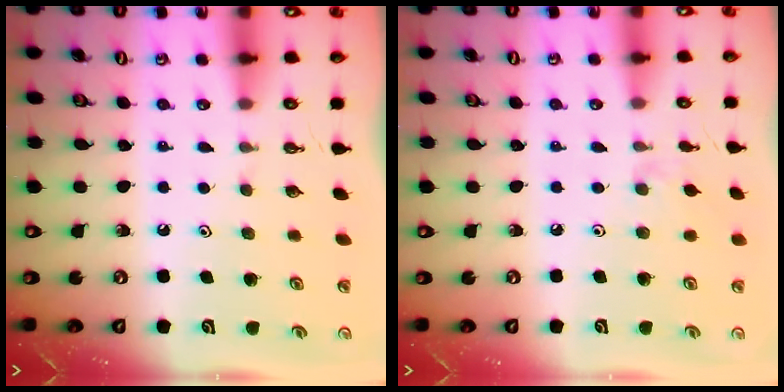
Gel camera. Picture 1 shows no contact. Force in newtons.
{"total": 1.5, "press": 1.4, "slide": 0.4}